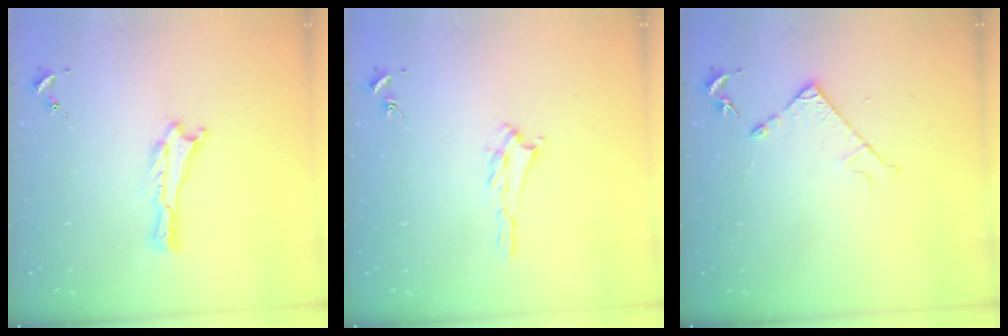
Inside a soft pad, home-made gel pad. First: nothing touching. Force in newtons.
{"total": 1.2, "press": 1.1, "slide": 0.5}
{"total": 4.2, "press": 4.2, "slide": 0.5}